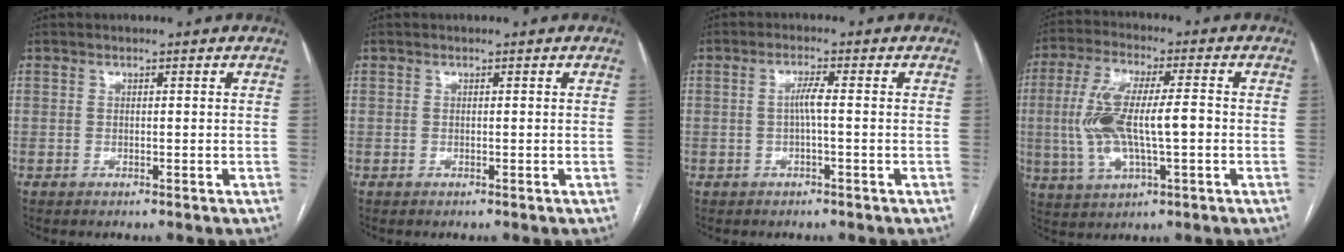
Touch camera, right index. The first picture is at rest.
{"total": 0.0}
{"total": 2.3, "force": [-0.2, 0.0, 2.3], "torque": [-0.044, 0.003, -0.003]}
{"total": 12.3, "force": [-1.0, 3.6, 11.8], "torque": [-0.246, 0.013, -0.012]}